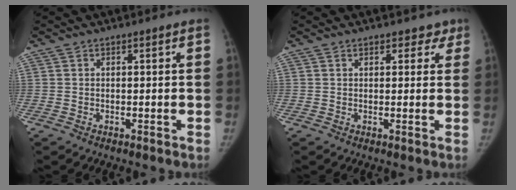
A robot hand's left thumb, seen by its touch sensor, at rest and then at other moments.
{"total": 3.2, "force": [2.3, 2.0, 0.8], "torque": [0.026, -0.007, 0.023]}